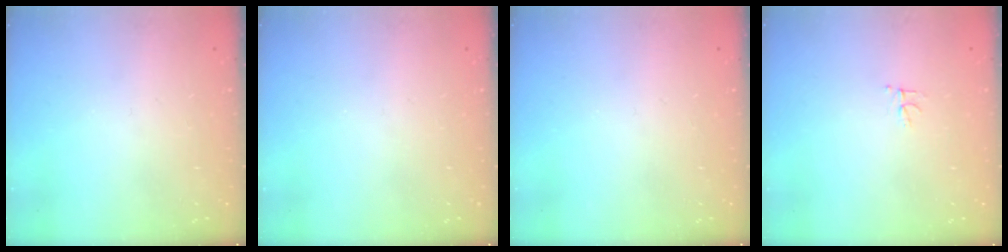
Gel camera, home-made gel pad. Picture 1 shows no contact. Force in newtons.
{"total": 0.0}
{"total": 0.0}
{"total": 2.8, "press": 2.8, "slide": 0.2}